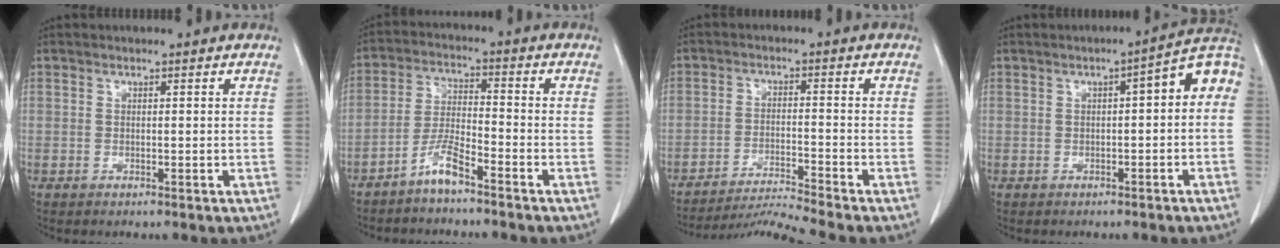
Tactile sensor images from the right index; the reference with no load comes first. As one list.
[{"total": 5.2, "force": [-4.0, 0.5, 3.2], "torque": [-0.071, 0.000, -0.081]}, {"total": 7.4, "force": [-6.6, -3.3, 0.4], "torque": [-0.012, -0.010, -0.120]}, {"total": 6.5, "force": [0.3, 1.7, 6.2], "torque": [-0.079, 0.033, -0.002]}]